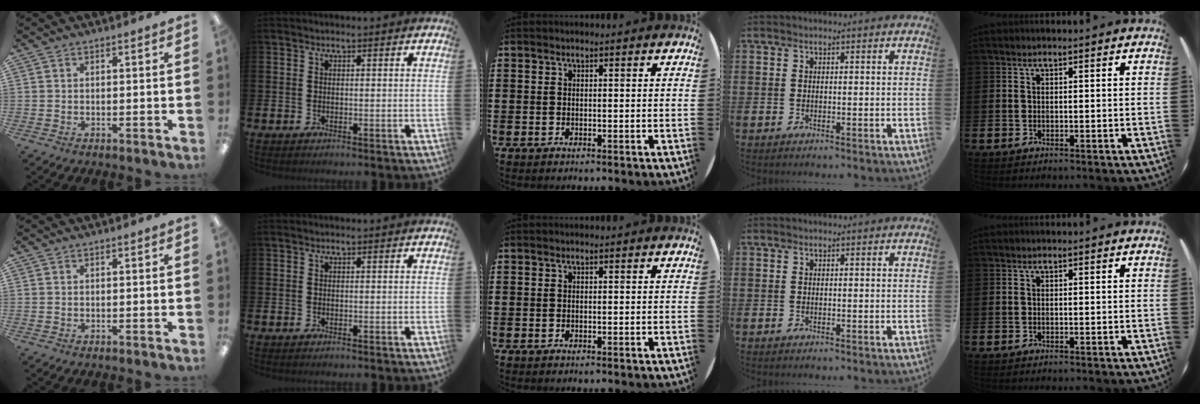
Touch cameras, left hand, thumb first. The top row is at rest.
{}